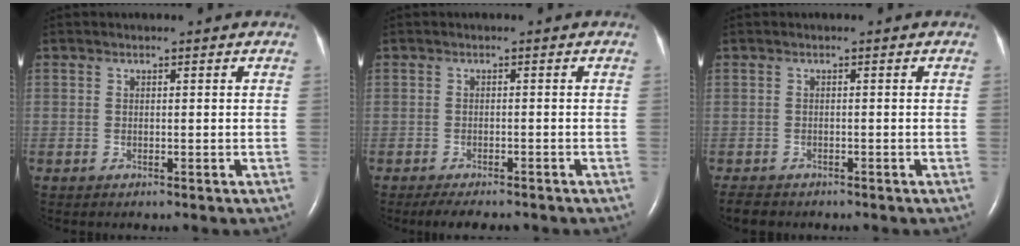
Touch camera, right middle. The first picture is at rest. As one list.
[{"total": 6.0, "force": [-5.1, 1.5, 2.7], "torque": [-0.035, -0.008, -0.071]}, {"total": 3.2, "force": [-2.8, 1.2, 1.0], "torque": [-0.020, -0.006, -0.041]}]